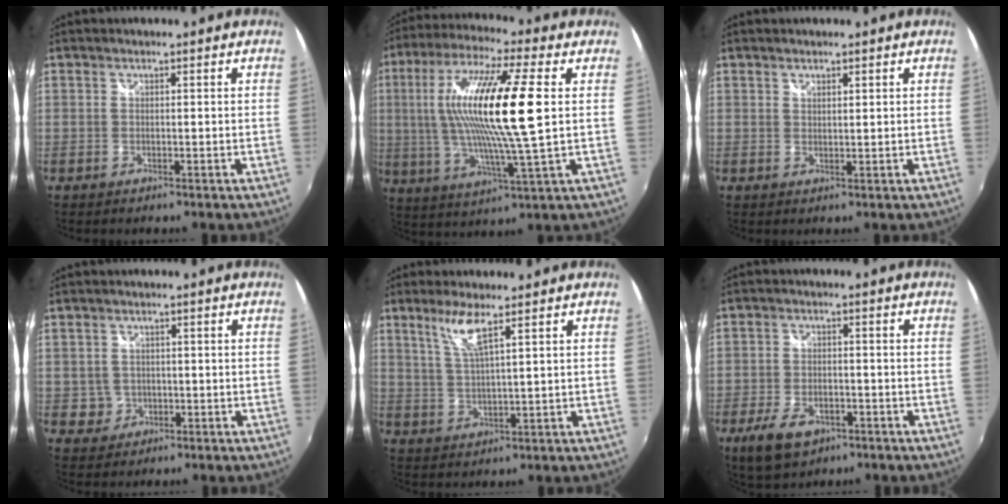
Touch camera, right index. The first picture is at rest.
{"total": 19.3, "force": [2.7, 2.2, 19.0], "torque": [-0.349, 0.005, 0.043]}
{"total": 1.2, "force": [1.0, 0.4, 0.4], "torque": [-0.004, 0.000, 0.017]}
{"total": 3.2, "force": [-0.3, 3.2, 0.1], "torque": [0.002, 0.013, 0.002]}
{"total": 5.5, "force": [3.3, 0.1, 4.4], "torque": [-0.093, -0.006, 0.069]}
{"total": 9.2, "force": [-5.4, 5.1, 5.4], "torque": [-0.134, -0.015, -0.090]}